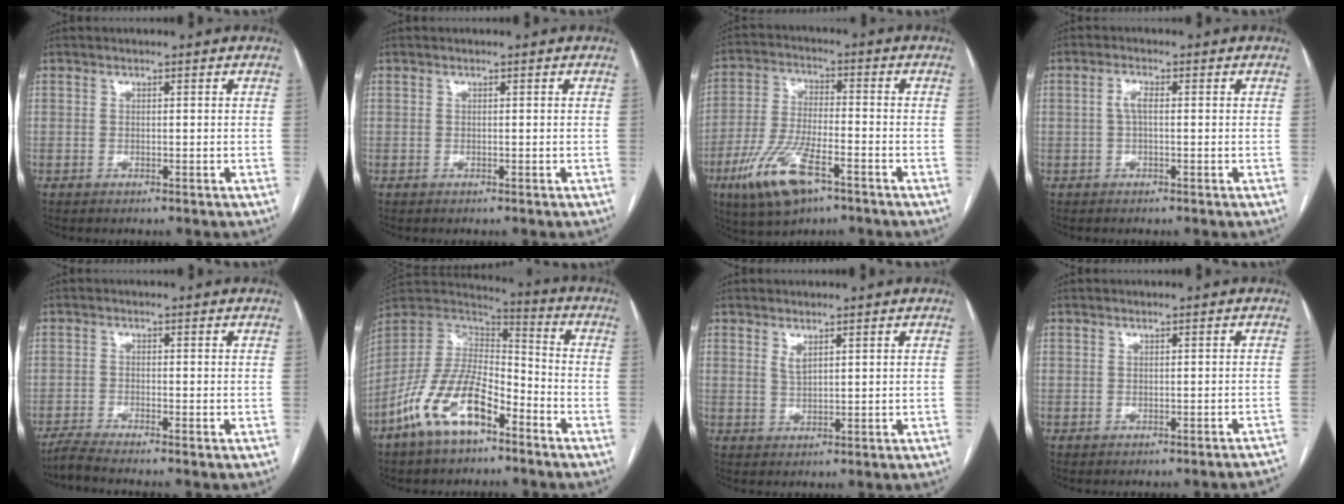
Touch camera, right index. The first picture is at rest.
{"total": 0.0}
{"total": 12.2, "force": [-6.6, 3.7, 9.6], "torque": [-0.203, -0.011, -0.115]}
{"total": 2.2, "force": [0.1, 0.7, 2.1], "torque": [-0.045, 0.004, 0.003]}
{"total": 4.0, "force": [-3.5, -1.0, 1.5], "torque": [-0.028, -0.013, -0.066]}
{"total": 14.5, "force": [-8.2, 5.8, 10.5], "torque": [-0.211, 0.007, -0.157]}
{"total": 1.8, "force": [1.2, 0.5, 1.3], "torque": [-0.025, -0.004, 0.028]}
{"total": 5.0, "force": [-4.9, -0.3, 0.9], "torque": [0.007, -0.002, -0.048]}